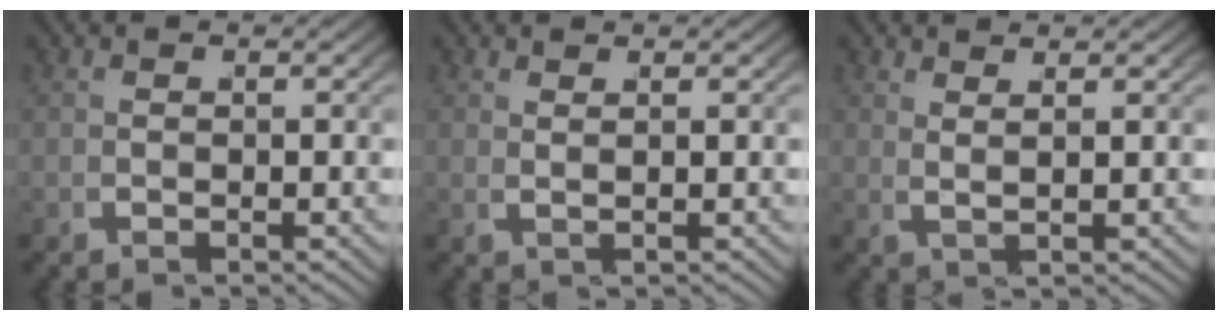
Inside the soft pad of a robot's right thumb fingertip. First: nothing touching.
{"total": 1.7, "force": [1.1, -1.2, -0.1], "torque": [0.014, 0.016, 0.013]}
{"total": 2.4, "force": [2.0, -1.2, 0.5], "torque": [0.000, 0.016, 0.030]}